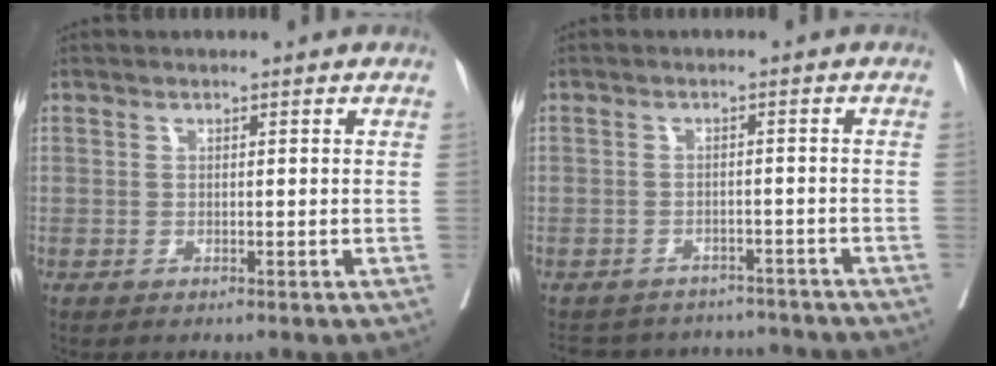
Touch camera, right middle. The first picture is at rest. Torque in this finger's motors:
{"motor_torque": [0.00, -0.17, 0.00, 0.00]}